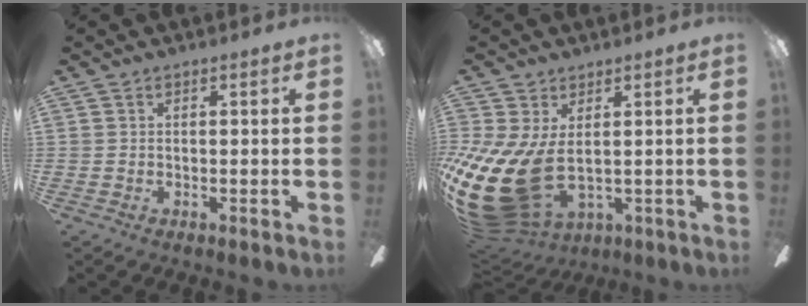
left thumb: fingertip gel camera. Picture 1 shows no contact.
{"total": 17.6, "force": [-2.8, 10.2, 14.0], "torque": [-0.317, -0.012, -0.040]}